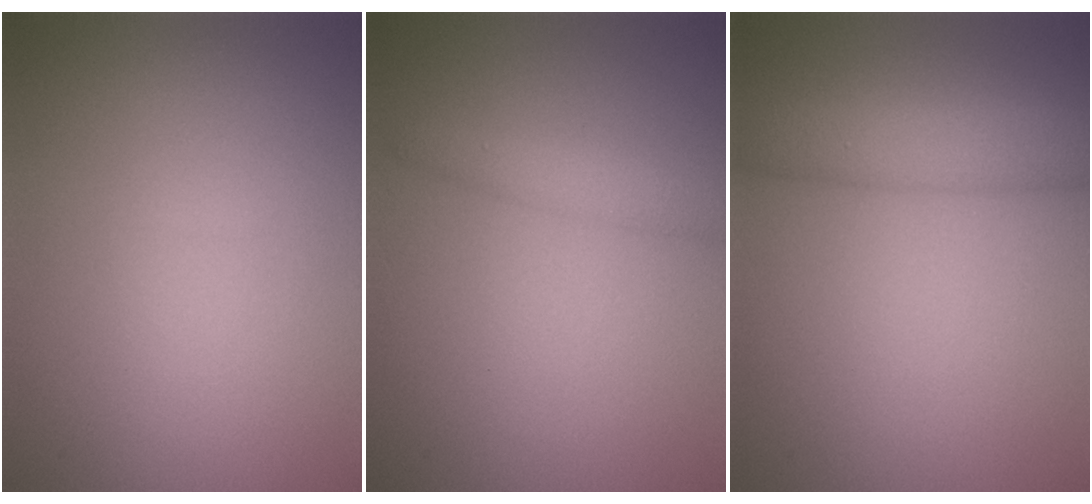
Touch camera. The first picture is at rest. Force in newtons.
{"total": 1.8, "press": 1.8, "slide": 0.0}
{"total": 4.0, "press": 4.0, "slide": 0.1}